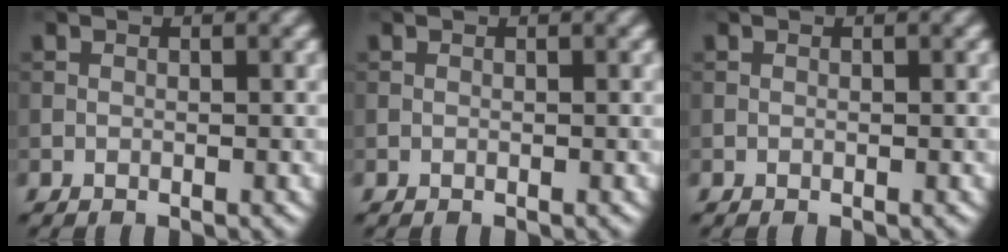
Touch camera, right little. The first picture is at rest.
{"total": 0.0}
{"total": 0.0}